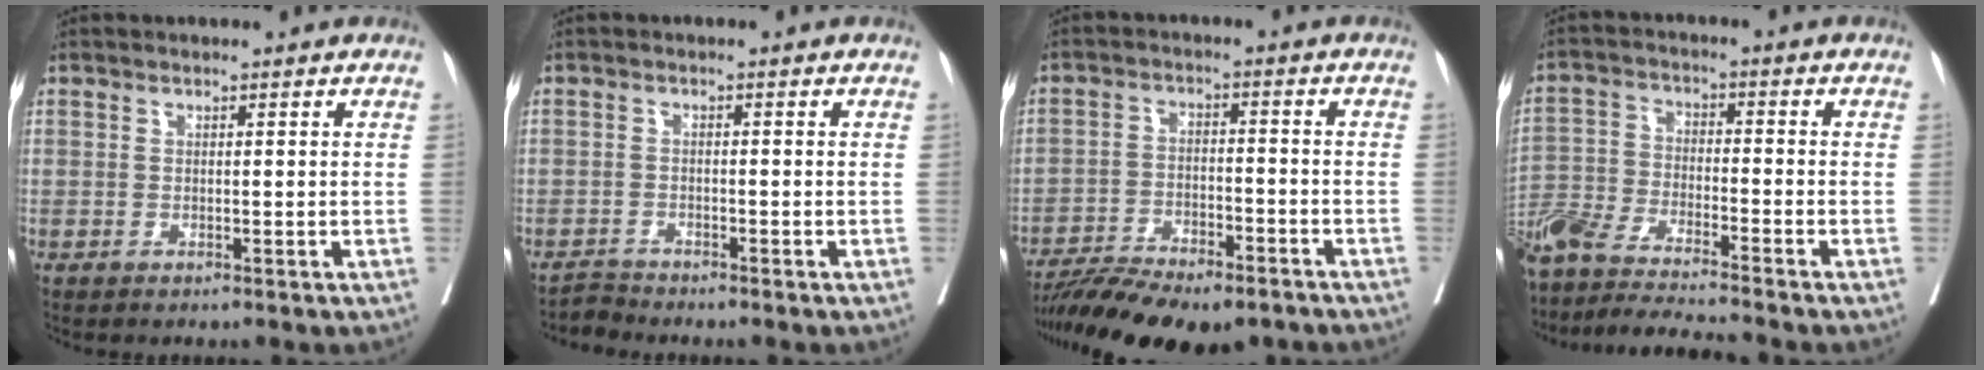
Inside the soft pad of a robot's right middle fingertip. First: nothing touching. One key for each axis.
{"total": 1.7, "fx": -1.6, "fy": -0.2, "fz": -0.7, "tx": 0.017, "ty": -0.010, "tz": -0.030}
{"total": 16.5, "fx": -13.7, "fy": 4.7, "fz": 7.8, "tx": -0.136, "ty": -0.003, "tz": -0.208}
{"total": 13.4, "fx": -12.3, "fy": -0.5, "fz": 5.3, "tx": -0.099, "ty": -0.012, "tz": -0.219}